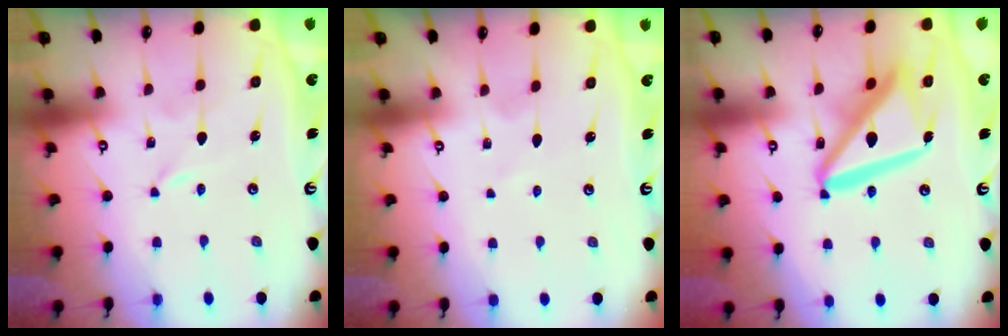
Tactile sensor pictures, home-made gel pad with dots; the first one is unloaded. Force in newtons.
{"total": 2.2, "press": 2.2, "slide": 0.3}
{"total": 18.0, "press": 17.9, "slide": 2.0}